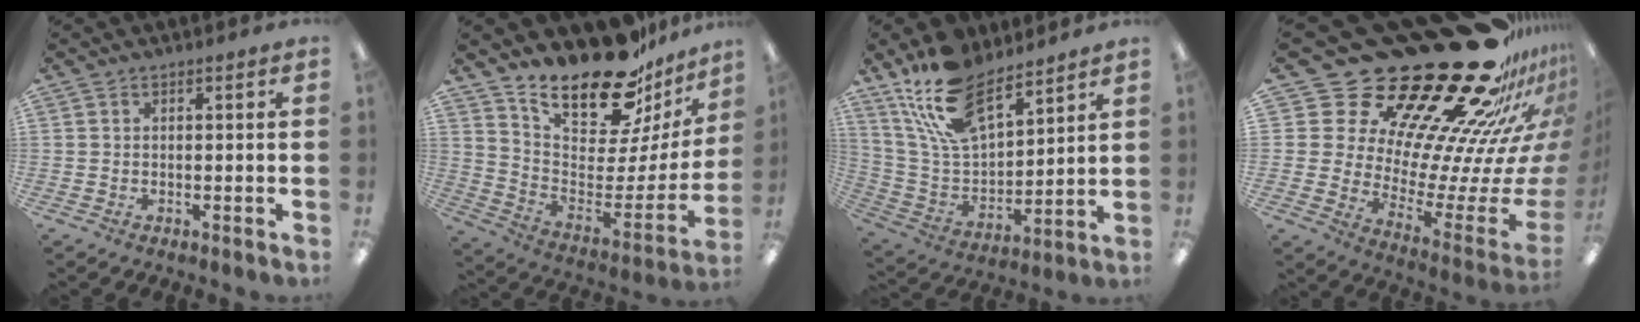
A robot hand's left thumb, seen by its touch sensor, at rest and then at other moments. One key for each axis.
{"total": 22.3, "fx": 18.4, "fy": 7.4, "fz": 10.1, "tx": -0.162, "ty": -0.139, "tz": 0.318}
{"total": 18.8, "fx": 13.7, "fy": 8.1, "fz": 9.9, "tx": -0.206, "ty": -0.067, "tz": 0.254}
{"total": 35.0, "fx": 24.8, "fy": 14.1, "fz": 20.3, "tx": -0.252, "ty": -0.261, "tz": 0.484}